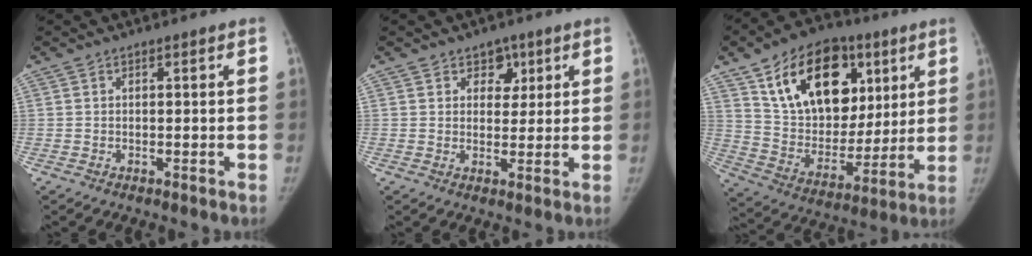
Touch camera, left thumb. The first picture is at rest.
{"total": 4.3, "force": [2.1, 3.3, 1.6], "torque": [0.013, -0.010, 0.029]}
{"total": 25.3, "force": [10.9, 16.4, 15.9], "torque": [-0.223, -0.014, 0.186]}